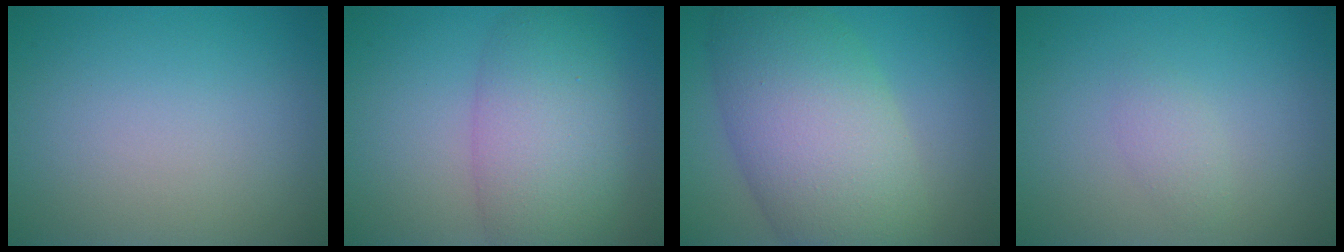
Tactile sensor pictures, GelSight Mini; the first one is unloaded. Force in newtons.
{"total": 7.1, "press": 7.1, "slide": 0.1}
{"total": 10.4, "press": 10.4, "slide": 0.2}
{"total": 1.2, "press": 1.2, "slide": 0.1}